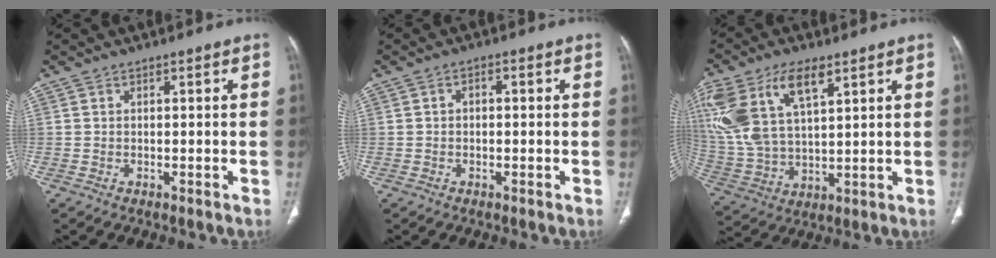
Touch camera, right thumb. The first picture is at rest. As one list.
[{"total": 1.5, "force": [0.0, 1.0, 1.0], "torque": [-0.011, 0.008, -0.004]}, {"total": 19.8, "force": [9.0, 10.0, 14.6], "torque": [-0.327, -0.007, 0.179]}]